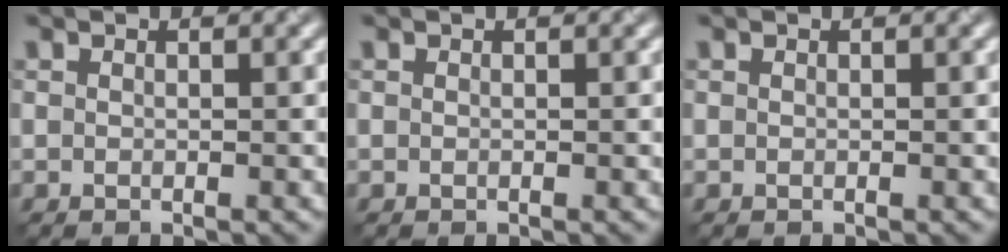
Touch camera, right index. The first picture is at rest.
{"total": 0.0}
{"total": 0.0}